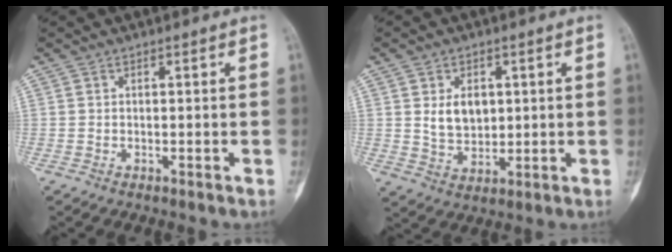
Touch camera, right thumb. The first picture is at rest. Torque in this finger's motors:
{"motor_torque": [0.36, 0.67, 0.34, -0.11, 0.00]}